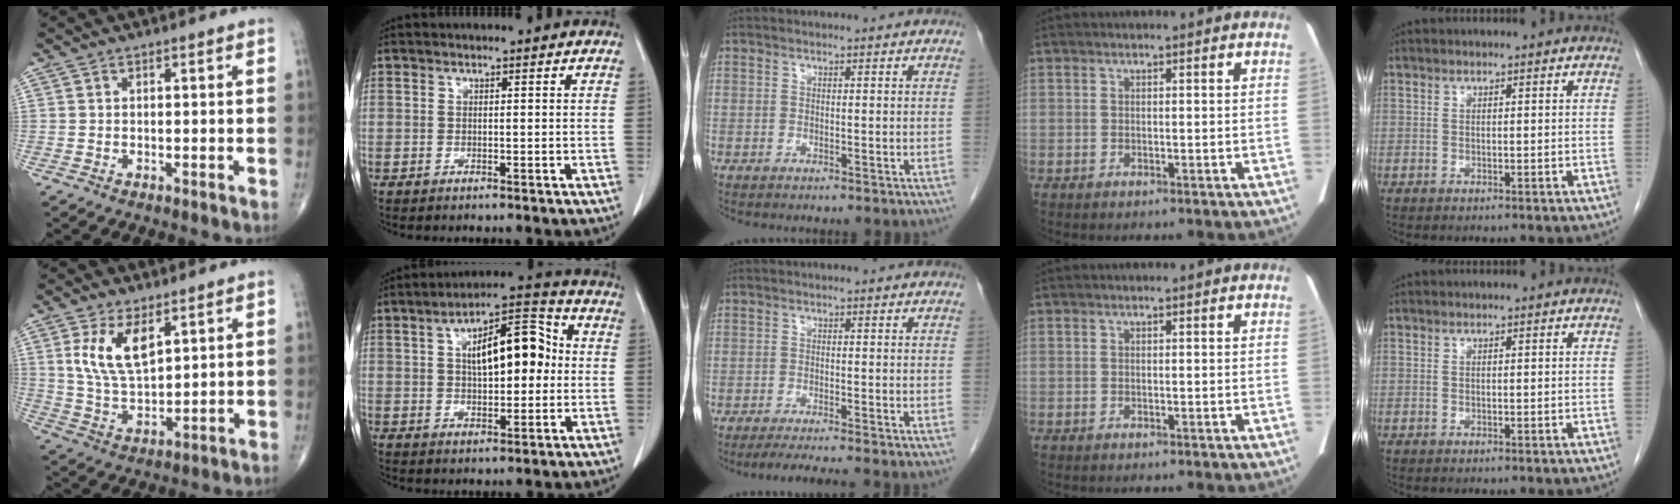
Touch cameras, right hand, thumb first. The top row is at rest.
{"thumb": {"total": 10.3, "force": [4.3, 5.0, 7.9], "torque": [-0.138, -0.020, 0.093]}, "index": {"total": 12.2, "force": [1.6, 5.0, 11.0], "torque": [-0.175, 0.035, 0.025]}, "middle": {"total": 4.8, "force": [-4.3, -0.6, 2.2], "torque": [-0.031, -0.016, -0.069]}}